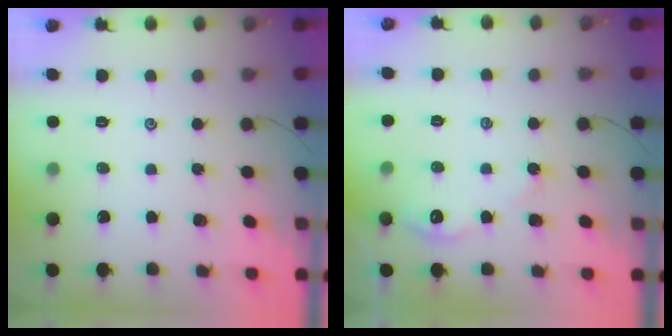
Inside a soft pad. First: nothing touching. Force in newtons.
{"total": 3.3, "press": 3.3, "slide": 0.4}